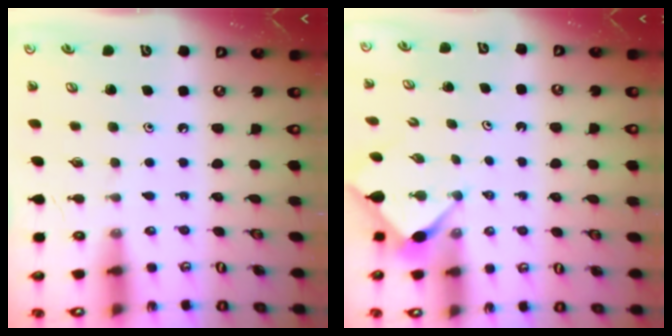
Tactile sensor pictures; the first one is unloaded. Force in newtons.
{"total": 2.9, "press": 2.9, "slide": 0.3}